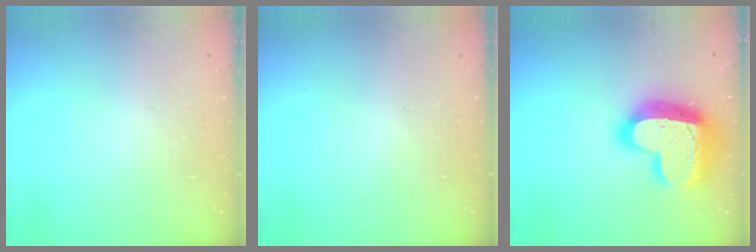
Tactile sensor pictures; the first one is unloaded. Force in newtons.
{"total": 0.6, "press": 0.6, "slide": 0.2}
{"total": 23.3, "press": 23.2, "slide": 1.9}